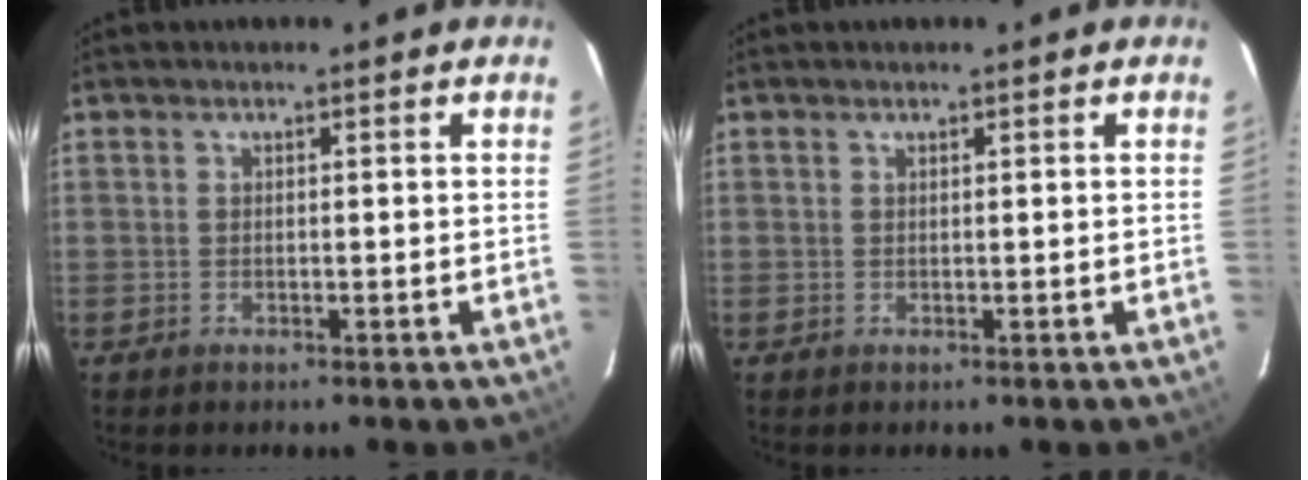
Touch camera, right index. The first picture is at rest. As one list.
[{"total": 0.0}]